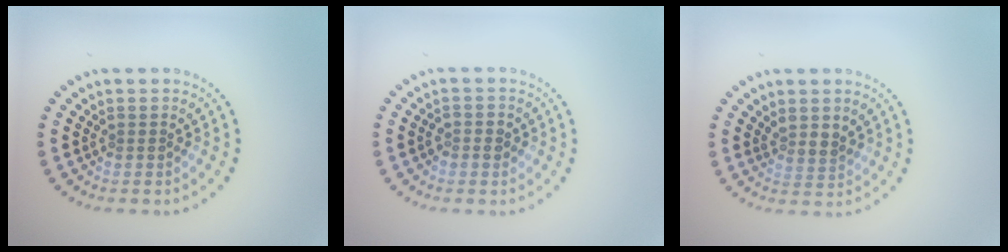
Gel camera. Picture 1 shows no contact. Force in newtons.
{"total": 1.6, "press": 1.5, "slide": 0.5}
{"total": 1.5, "press": 1.2, "slide": 0.9}